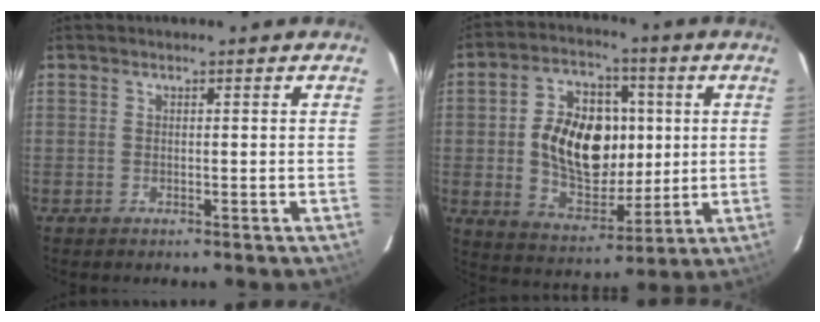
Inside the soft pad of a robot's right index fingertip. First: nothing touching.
{"total": 16.0, "force": [1.2, 10.5, 12.0], "torque": [-0.222, 0.021, 0.034]}